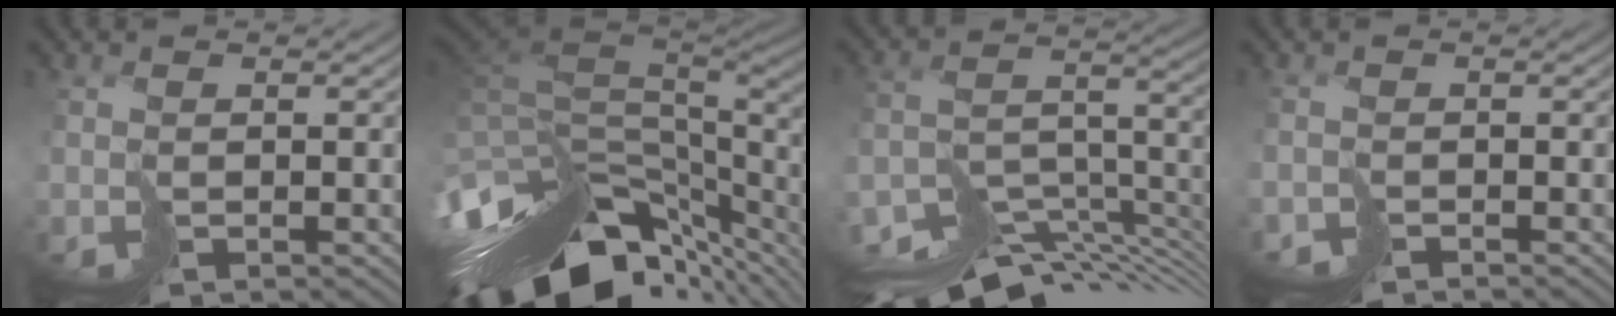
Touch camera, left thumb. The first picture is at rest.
{"total": 13.3, "force": [-4.5, 6.3, 10.7], "torque": [-0.229, -0.013, -0.060]}
{"total": 13.5, "force": [-11.8, 3.2, 5.6], "torque": [-0.093, 0.006, -0.189]}
{"total": 2.1, "force": [-2.0, 0.5, -0.3], "torque": [0.017, -0.004, -0.045]}